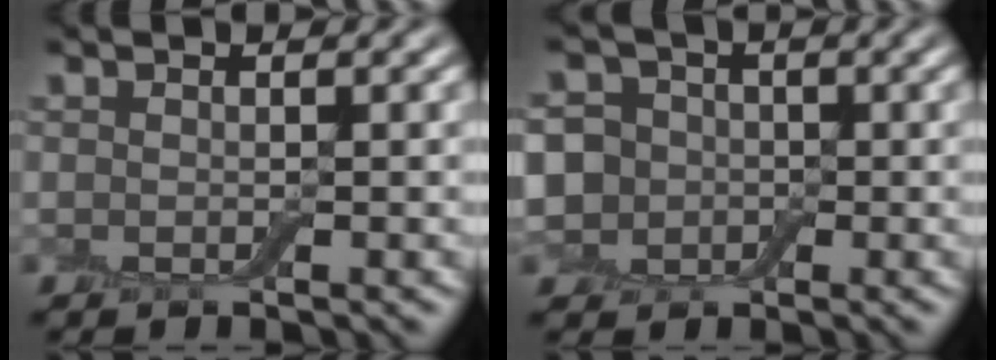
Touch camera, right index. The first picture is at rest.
{"total": 6.8, "force": [-0.2, 6.2, 2.7], "torque": [-0.056, 0.029, -0.045]}